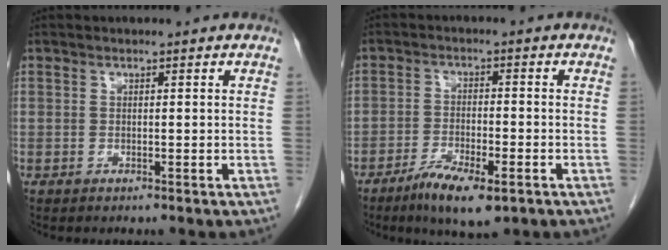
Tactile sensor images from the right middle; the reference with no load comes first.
{"total": 7.6, "force": [-4.6, 1.8, 5.8], "torque": [-0.105, -0.013, -0.074]}